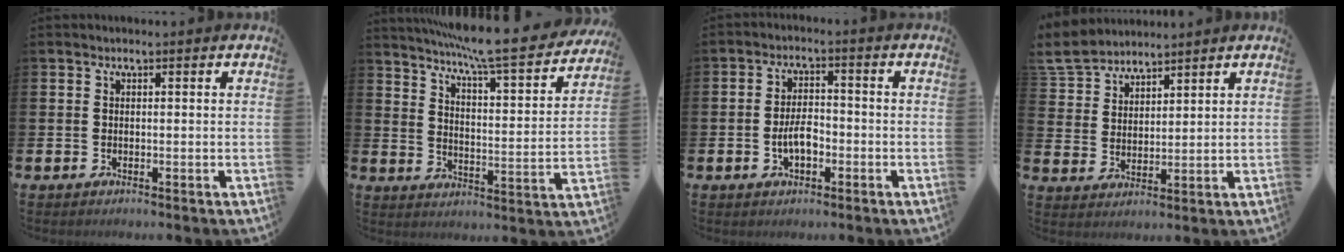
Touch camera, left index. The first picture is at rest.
{"total": 9.0, "force": [8.1, 0.1, 3.9], "torque": [-0.094, -0.062, 0.134]}
{"total": 3.9, "force": [-1.2, 2.1, 3.1], "torque": [-0.056, 0.007, -0.023]}
{"total": 5.5, "force": [5.2, 1.8, 0.3], "torque": [-0.033, -0.022, 0.096]}